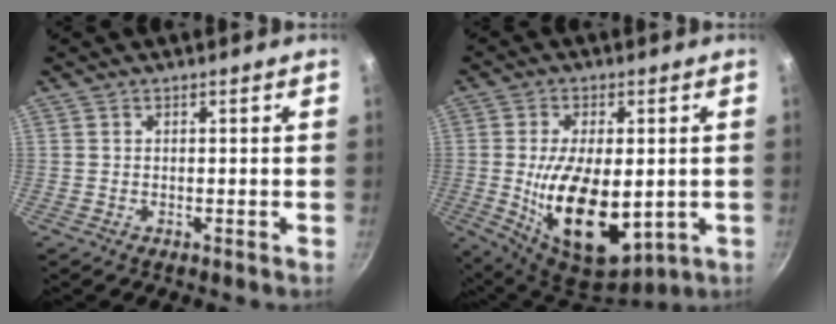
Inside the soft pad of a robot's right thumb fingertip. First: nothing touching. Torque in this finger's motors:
{"motor_torque": [-0.30, 1.90, 2.17, -0.13, 0.54]}